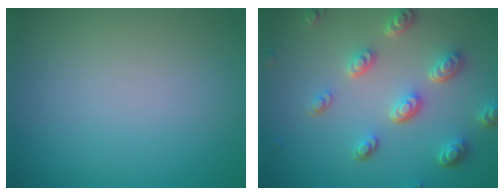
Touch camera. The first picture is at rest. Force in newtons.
{"total": 5.0, "press": 3.8, "slide": 3.2}